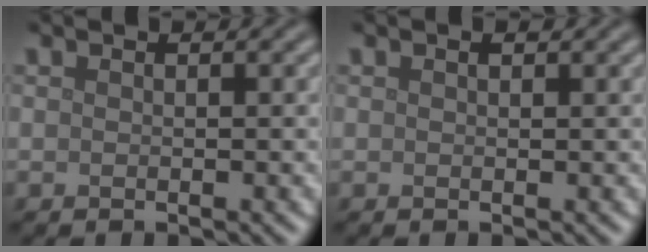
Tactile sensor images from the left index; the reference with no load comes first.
{"total": 0.6, "force": [0.4, 0.2, 0.4], "torque": [-0.007, 0.001, 0.005]}